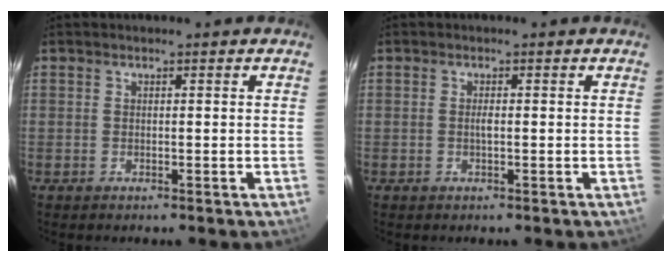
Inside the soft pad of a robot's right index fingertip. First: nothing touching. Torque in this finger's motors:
{"motor_torque": [0.42, 0.18, 0.17, 0.04]}